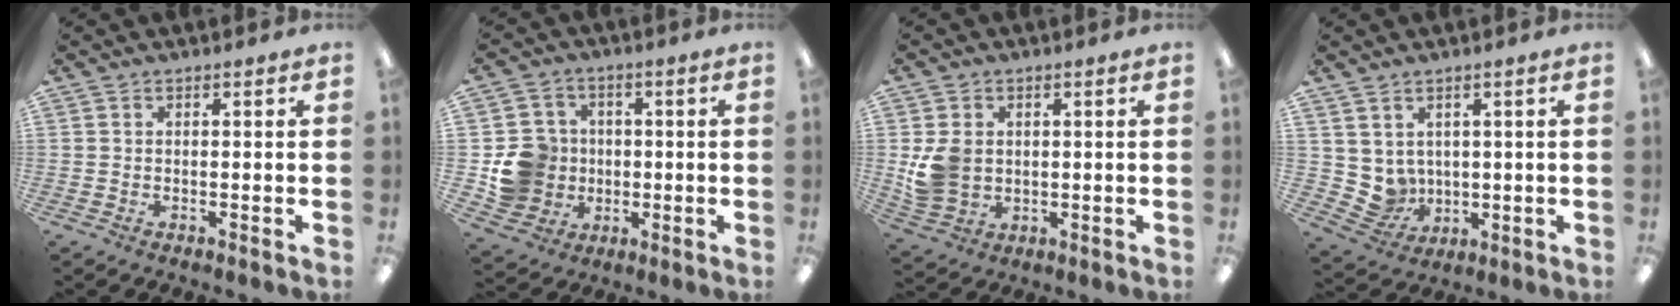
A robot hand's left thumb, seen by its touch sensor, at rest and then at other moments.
{"total": 10.3, "force": [-1.1, 9.9, 2.7], "torque": [-0.057, 0.019, -0.007]}
{"total": 7.3, "force": [0.9, 6.0, 4.1], "torque": [-0.078, 0.006, 0.020]}
{"total": 5.4, "force": [2.7, 4.6, 0.4], "torque": [-0.029, -0.022, 0.059]}